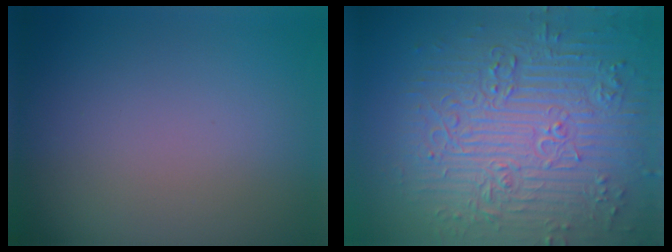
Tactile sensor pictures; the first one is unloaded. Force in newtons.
{"total": 9.8, "press": 6.9, "slide": 7.0}